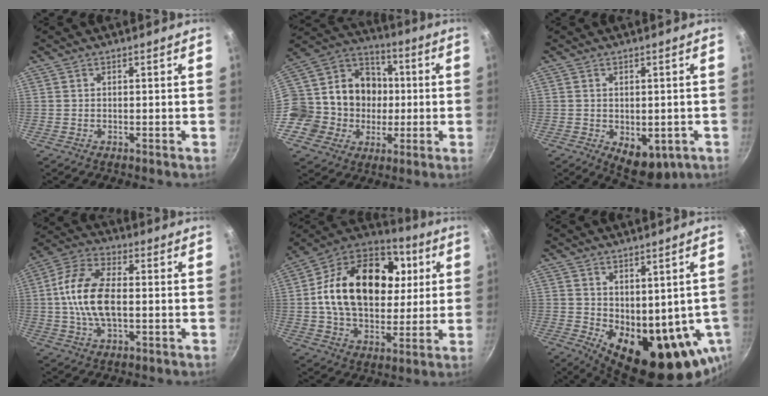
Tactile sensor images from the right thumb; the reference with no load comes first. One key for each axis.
{"total": 19.5, "fx": -0.8, "fy": 17.7, "fz": 8.1, "tx": -0.110, "ty": 0.035, "tz": -0.012}
{"total": 8.0, "fx": -2.2, "fy": 4.9, "fz": 5.9, "tx": -0.054, "ty": -0.005, "tz": -0.016}
{"total": 13.4, "fx": -0.3, "fy": 7.2, "fz": 11.3, "tx": -0.215, "ty": 0.028, "tz": -0.017}
{"total": 26.5, "fx": 4.5, "fy": 18.4, "fz": 18.5, "tx": -0.293, "ty": 0.020, "tz": 0.066}
{"total": 17.5, "fx": -2.1, "fy": 9.5, "fz": 14.5, "tx": -0.172, "ty": -0.031, "tz": 0.001}